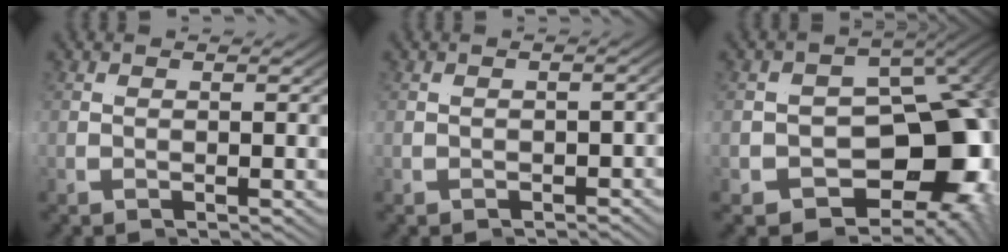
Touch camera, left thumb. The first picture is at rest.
{"total": 1.1, "force": [-0.6, 1.0, 0.0], "torque": [0.004, -0.001, -0.006]}
{"total": 16.0, "force": [-1.3, 11.1, 11.5], "torque": [-0.164, -0.033, -0.008]}